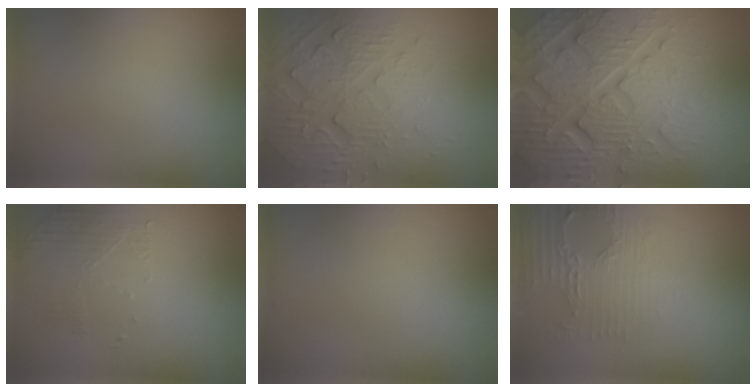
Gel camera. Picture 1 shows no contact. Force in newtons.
{"total": 5.8, "press": 3.7, "slide": 4.4}
{"total": 8.1, "press": 7.9, "slide": 1.9}
{"total": 1.7, "press": 0.9, "slide": 1.4}
{"total": 0.0}
{"total": 3.3, "press": 2.6, "slide": 2.0}